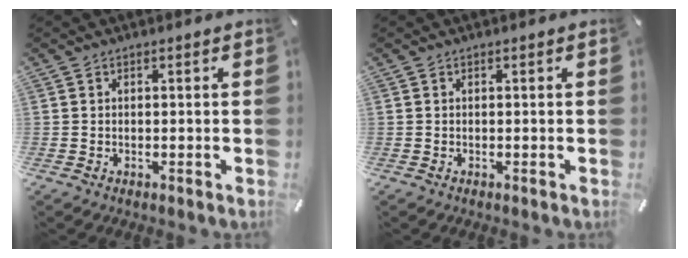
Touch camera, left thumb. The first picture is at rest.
{"total": 0.0}